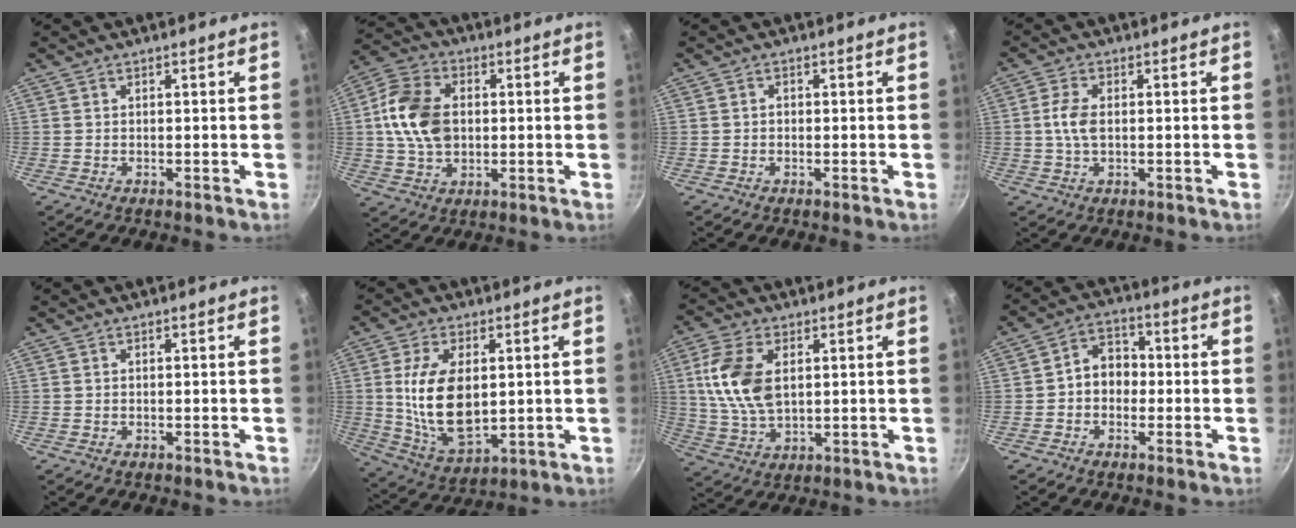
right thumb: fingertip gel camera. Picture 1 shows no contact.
{"total": 13.0, "force": [0.9, 9.1, 9.2], "torque": [-0.160, 0.011, 0.010]}
{"total": 0.7, "force": [-0.3, 0.6, 0.3], "torque": [-0.006, 0.002, -0.004]}
{"total": 4.5, "force": [0.1, 2.5, 3.7], "torque": [-0.079, 0.007, 0.000]}
{"total": 0.0}
{"total": 15.4, "force": [1.7, 8.6, 12.6], "torque": [-0.219, -0.017, 0.045]}
{"total": 11.9, "force": [2.6, 6.9, 9.3], "torque": [-0.179, -0.009, 0.054]}
{"total": 6.7, "force": [-0.8, 5.4, 3.9], "torque": [-0.026, 0.022, -0.024]}